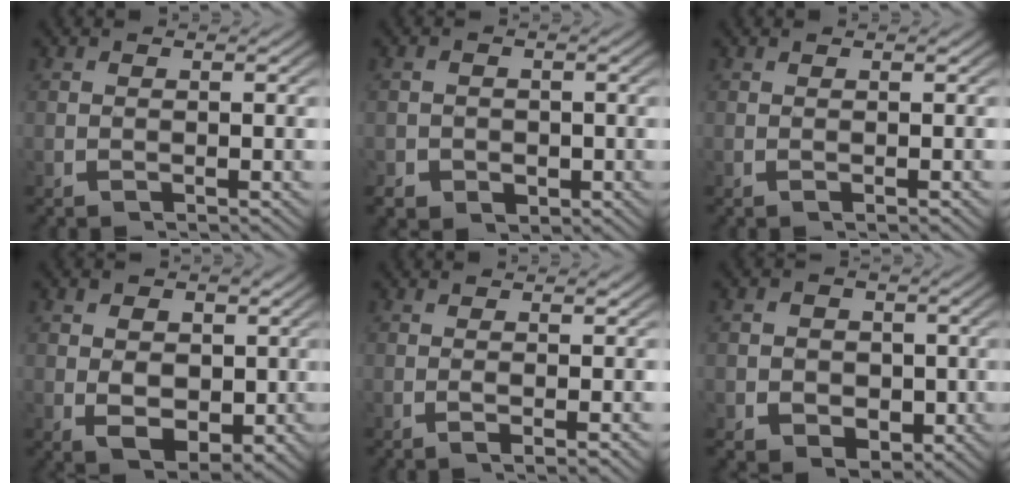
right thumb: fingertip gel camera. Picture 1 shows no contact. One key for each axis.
{"total": 3.4, "fx": -1.7, "fy": 2.7, "fz": 1.3, "tx": -0.014, "ty": -0.017, "tz": -0.022}
{"total": 0.7, "fx": -0.1, "fy": 0.1, "fz": 0.7, "tx": -0.011, "ty": 0.004, "tz": -0.002}
{"total": 6.5, "fx": 0.4, "fy": 4.9, "fz": 4.2, "tx": -0.091, "ty": -0.042, "tz": 0.023}
{"total": 2.0, "fx": -0.4, "fy": 0.3, "fz": 1.9, "tx": -0.035, "ty": 0.000, "tz": -0.008}
{"total": 5.4, "fx": -0.7, "fy": 4.5, "fz": 2.9, "tx": -0.049, "ty": -0.028, "tz": -0.002}